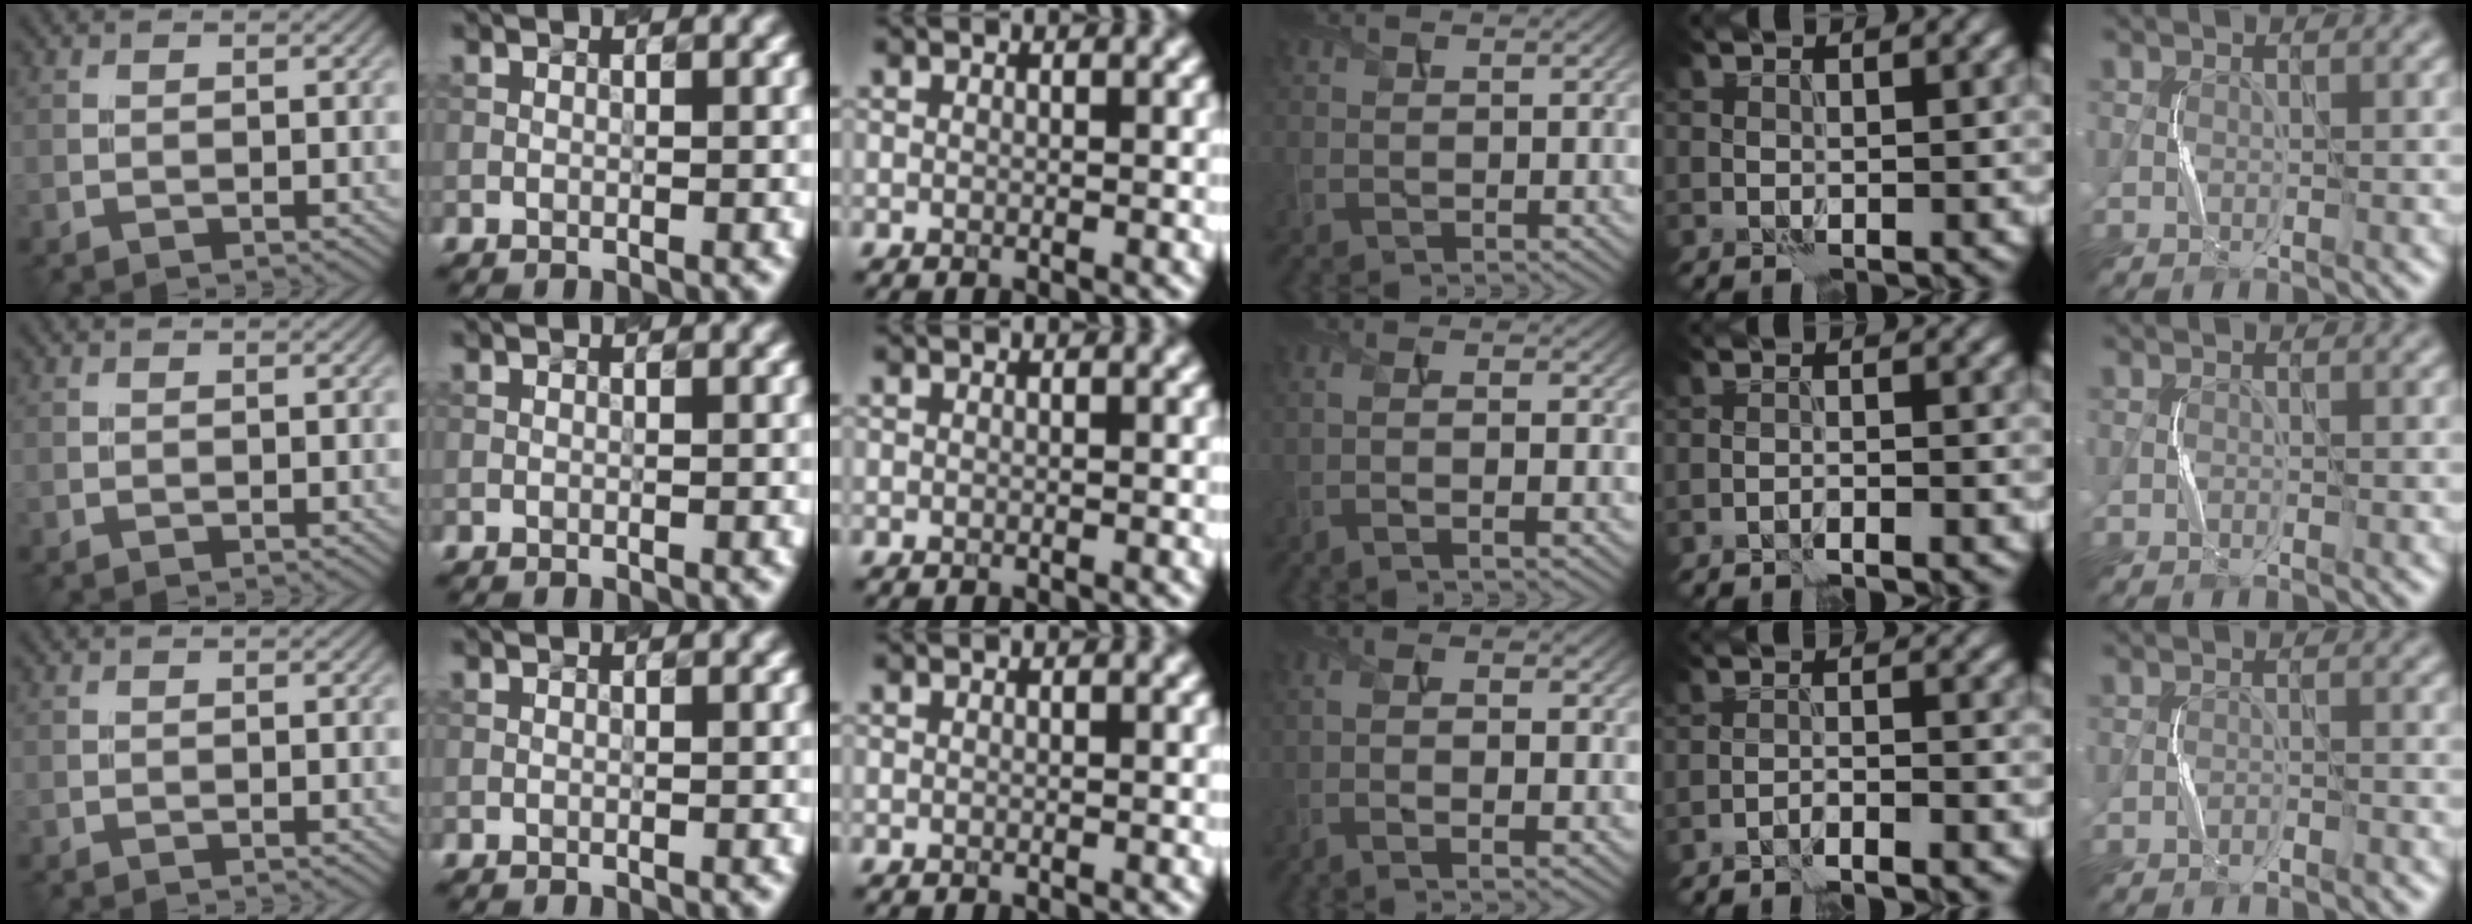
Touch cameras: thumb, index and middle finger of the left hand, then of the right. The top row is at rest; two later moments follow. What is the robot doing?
{"motion": "squeeze", "object": "sponge"}